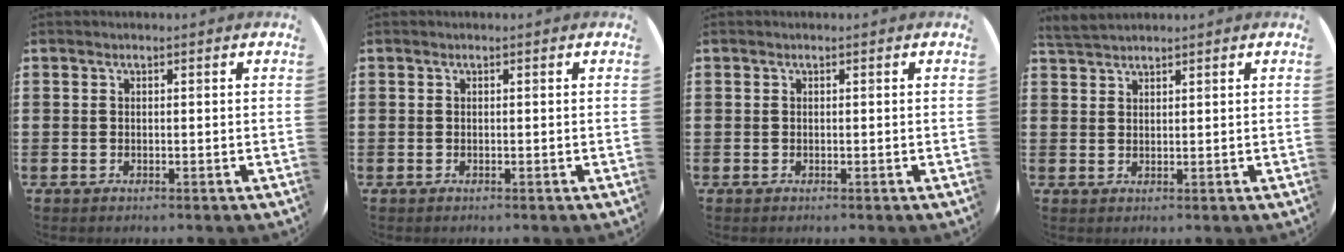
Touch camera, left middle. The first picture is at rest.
{"total": 0.0}
{"total": 0.0}
{"total": 2.4, "force": [2.4, 0.3, 0.4], "torque": [-0.013, 0.001, 0.046]}